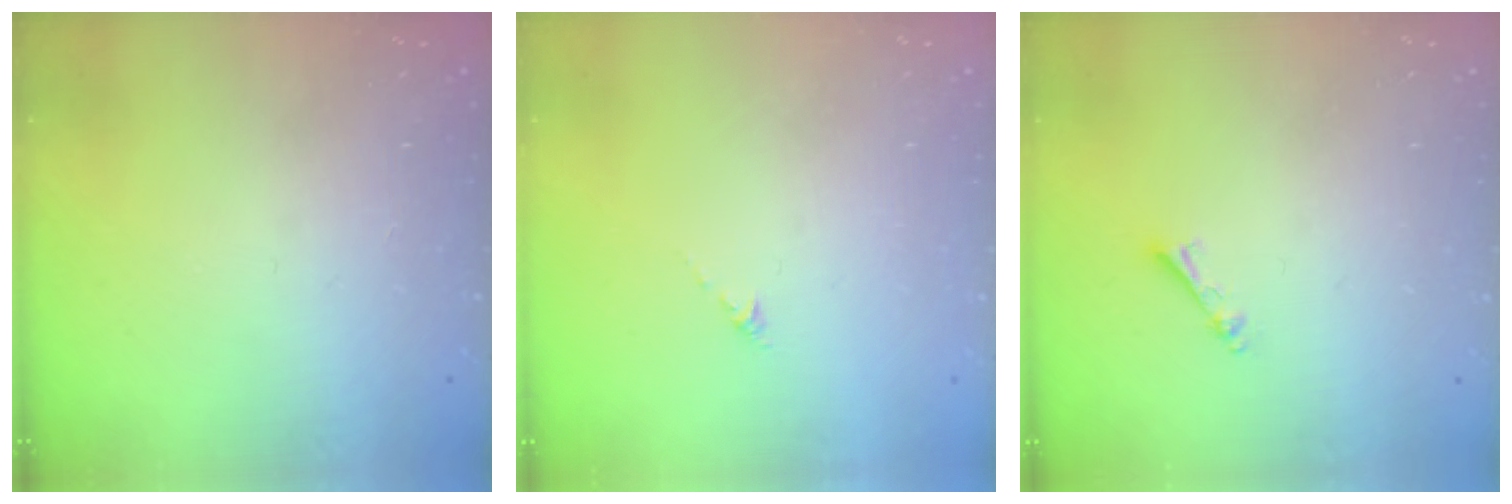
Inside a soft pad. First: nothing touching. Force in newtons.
{"total": 0.0}
{"total": 2.5, "press": 2.5, "slide": 0.3}